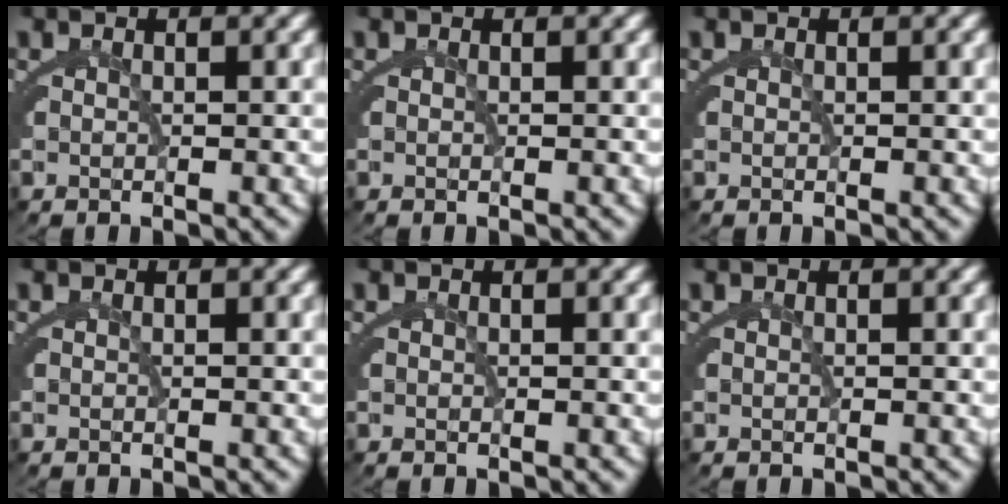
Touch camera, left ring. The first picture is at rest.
{"total": 0.0}
{"total": 0.0}
{"total": 0.0}
{"total": 0.0}
{"total": 0.0}